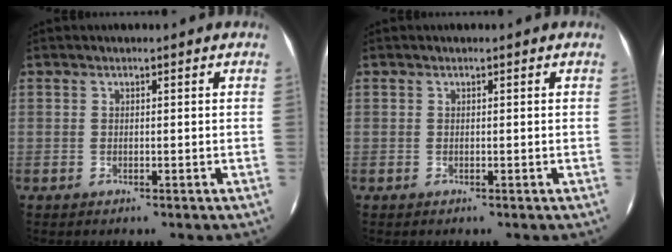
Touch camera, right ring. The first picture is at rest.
{"total": 0.0}